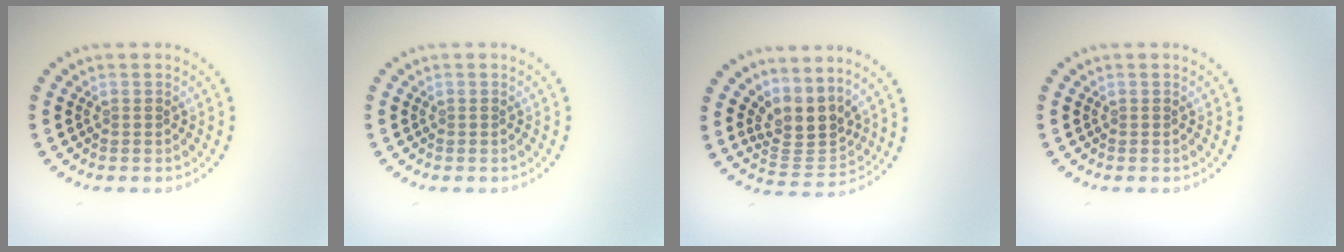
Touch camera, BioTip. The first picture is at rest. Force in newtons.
{"total": 0.0}
{"total": 3.5, "press": 2.6, "slide": 2.4}
{"total": 0.0}